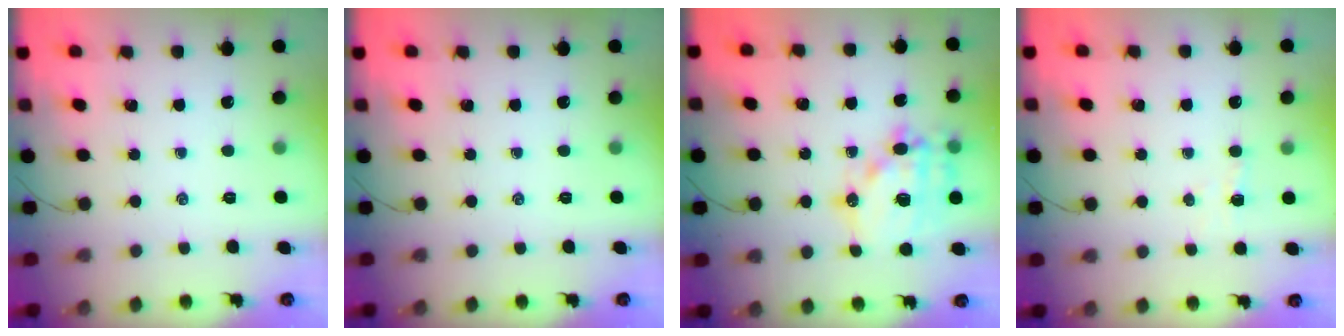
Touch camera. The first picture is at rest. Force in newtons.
{"total": 0.0}
{"total": 15.4, "press": 15.1, "slide": 3.2}
{"total": 3.0, "press": 2.9, "slide": 0.7}